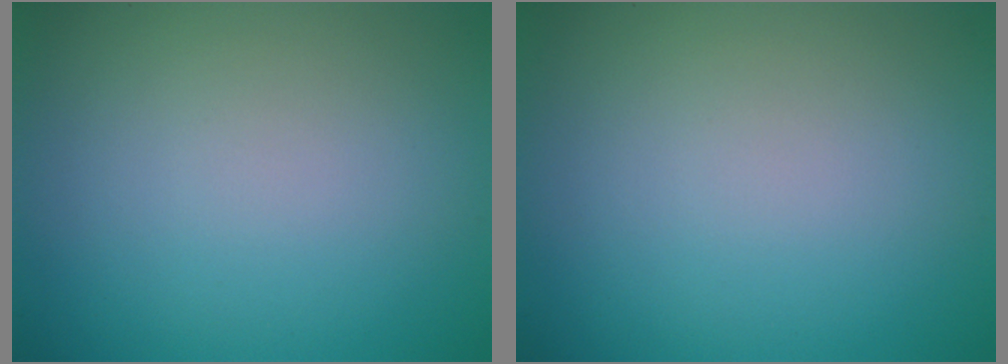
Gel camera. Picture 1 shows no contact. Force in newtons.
{"total": 0.0}